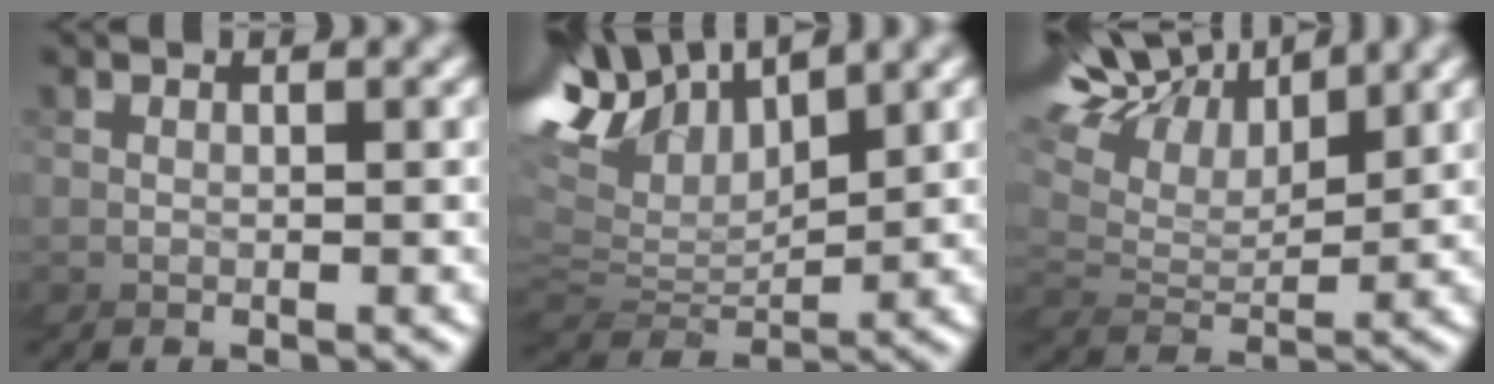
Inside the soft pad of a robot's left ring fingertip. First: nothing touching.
{"total": 6.2, "force": [2.8, 3.9, 3.8], "torque": [-0.113, 0.025, 0.028]}
{"total": 3.8, "force": [3.5, 1.3, 0.8], "torque": [-0.060, 0.032, 0.035]}